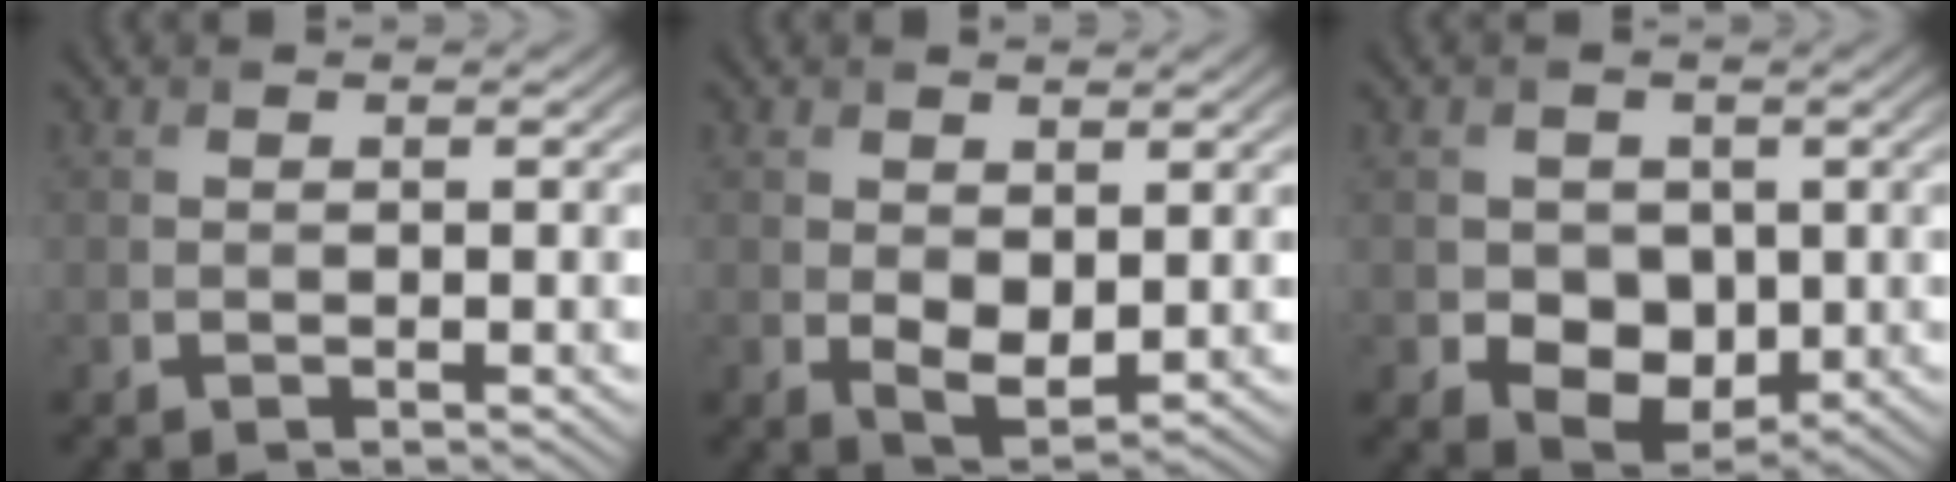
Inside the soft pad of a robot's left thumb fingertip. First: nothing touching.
{"total": 3.6, "force": [0.5, 2.3, 2.8], "torque": [-0.056, -0.012, 0.015]}
{"total": 5.8, "force": [-0.3, 4.9, 3.1], "torque": [-0.065, -0.010, -0.011]}